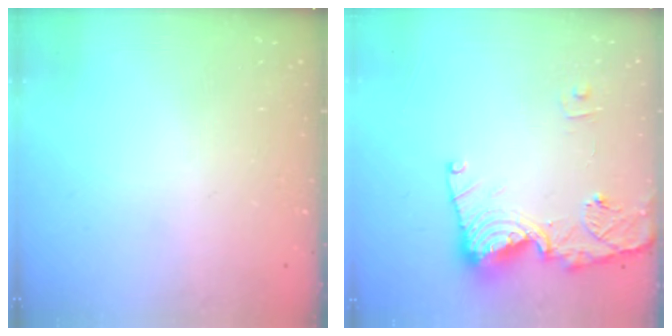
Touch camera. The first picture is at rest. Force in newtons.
{"total": 13.6, "press": 13.5, "slide": 1.8}